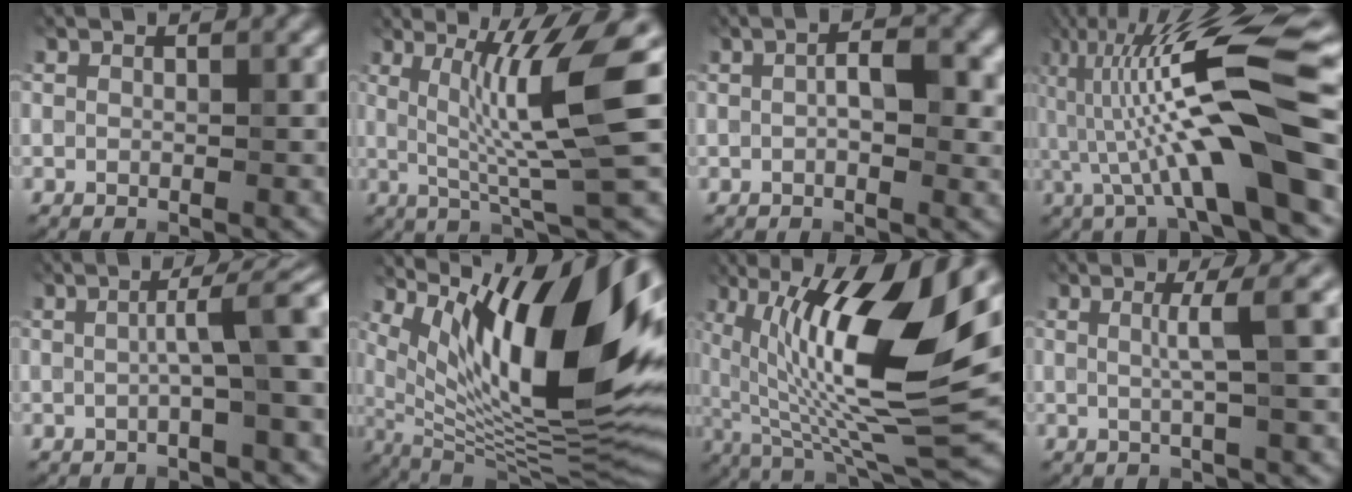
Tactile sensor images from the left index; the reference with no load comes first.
{"total": 8.1, "force": [1.5, 0.6, 8.0], "torque": [-0.136, 0.003, 0.030]}
{"total": 4.2, "force": [0.5, 1.9, 3.7], "torque": [-0.060, 0.007, 0.006]}
{"total": 12.2, "force": [0.2, 1.9, 12.0], "torque": [-0.220, 0.028, 0.005]}
{"total": 4.5, "force": [0.3, 0.3, 4.4], "torque": [-0.074, 0.019, 0.000]}
{"total": 16.0, "force": [6.4, 5.2, 13.7], "torque": [-0.203, -0.005, 0.118]}
{"total": 14.3, "force": [2.7, 3.6, 13.5], "torque": [-0.228, -0.005, 0.052]}
{"total": 3.3, "force": [0.7, 0.2, 3.2], "torque": [-0.054, 0.012, 0.007]}